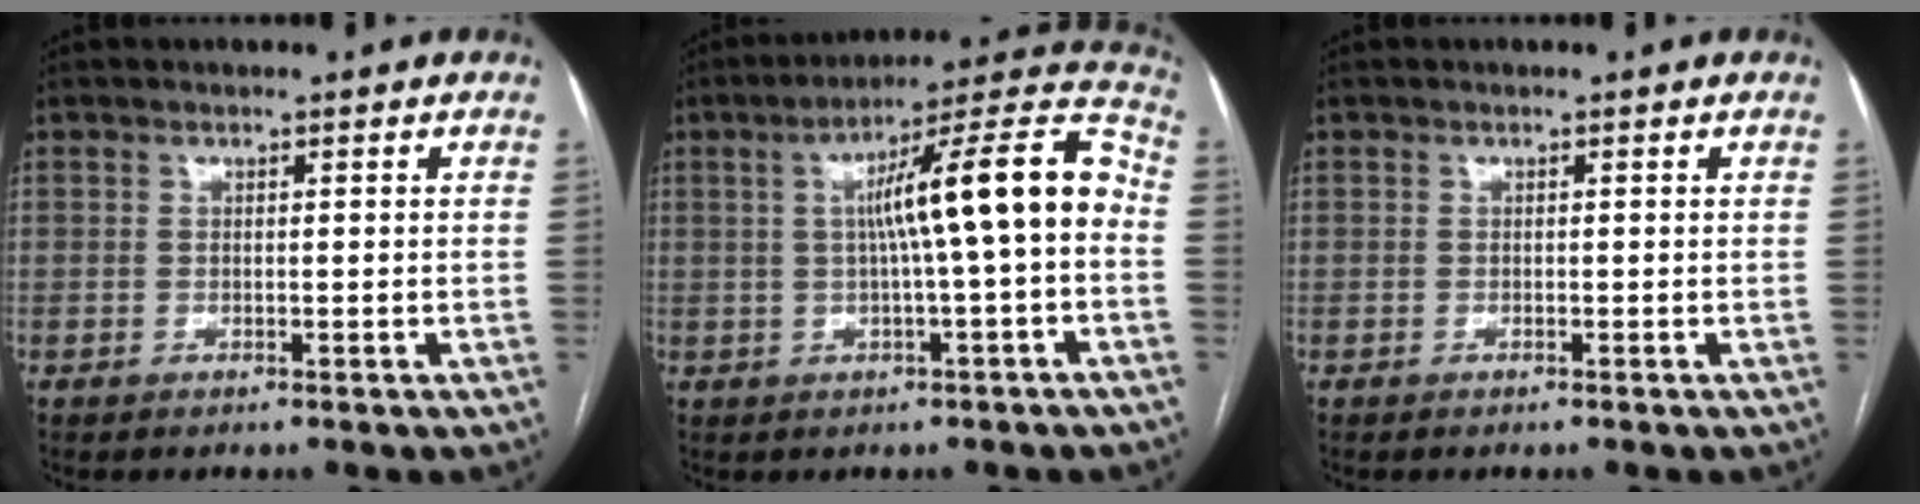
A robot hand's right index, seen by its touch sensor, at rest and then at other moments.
{"total": 14.0, "force": [0.1, 0.5, 13.9], "torque": [-0.207, 0.037, 0.000]}
{"total": 0.0}